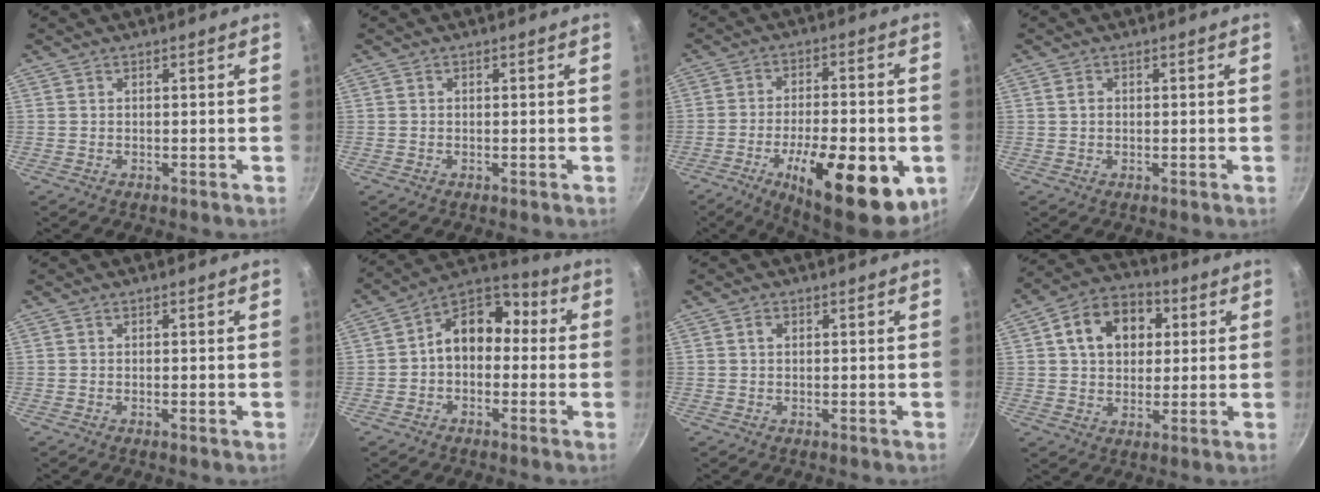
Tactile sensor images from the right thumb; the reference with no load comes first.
{"total": 0.0}
{"total": 20.9, "force": [-7.5, 7.8, 17.9], "torque": [-0.238, 0.013, -0.106]}
{"total": 1.4, "force": [0.2, 1.1, 0.8], "torque": [-0.011, 0.004, 0.003]}
{"total": 0.6, "force": [-0.2, 0.1, 0.6], "torque": [-0.011, 0.000, -0.006]}
{"total": 11.9, "force": [0.0, 8.9, 7.9], "torque": [-0.083, 0.050, -0.025]}
{"total": 1.3, "force": [0.4, 1.0, 0.8], "torque": [-0.011, 0.006, 0.005]}
{"total": 13.4, "force": [3.6, 10.0, 8.1], "torque": [-0.106, 0.018, 0.045]}